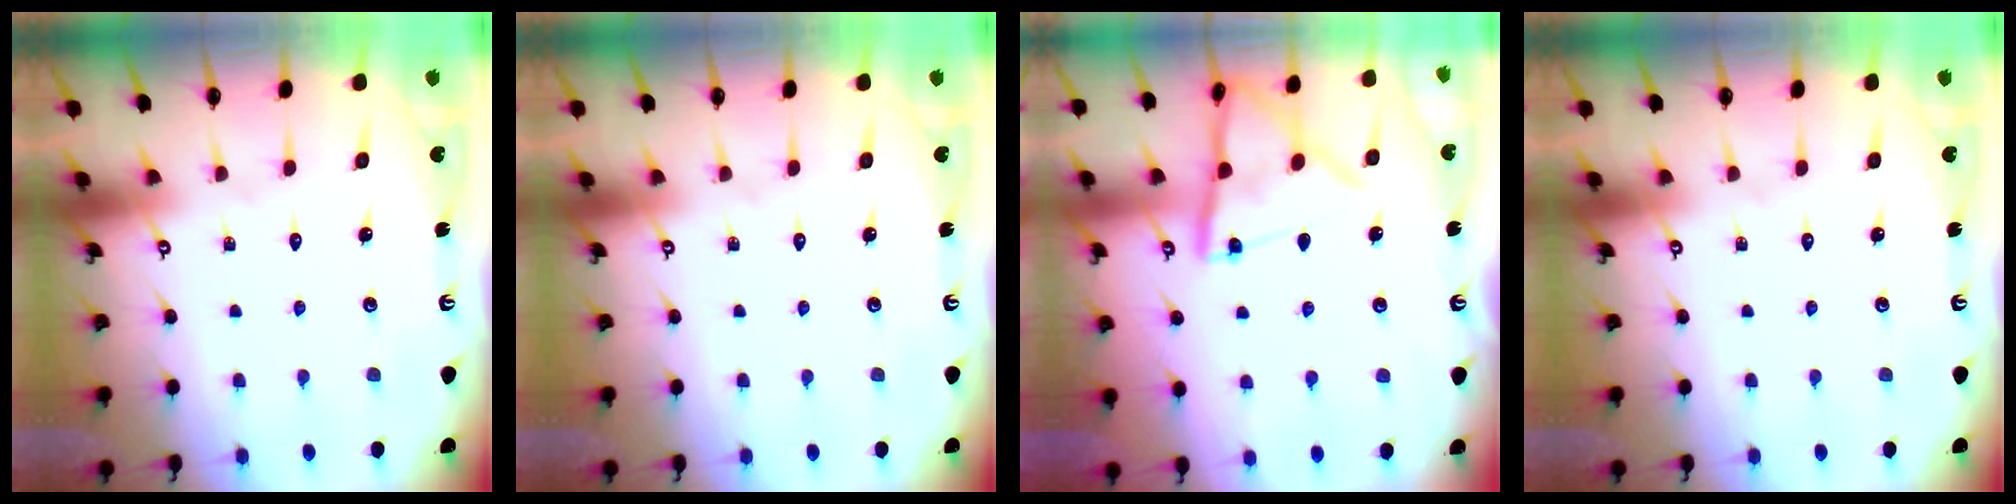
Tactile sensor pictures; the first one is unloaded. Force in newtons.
{"total": 0.0}
{"total": 12.3, "press": 12.3, "slide": 1.0}
{"total": 0.0}